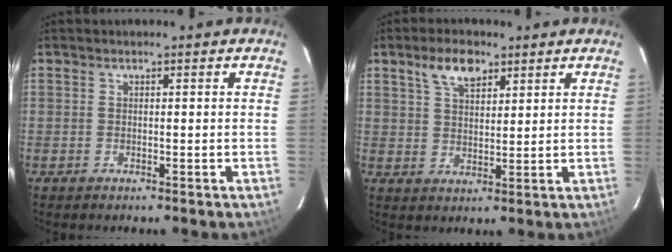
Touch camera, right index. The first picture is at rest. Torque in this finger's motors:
{"motor_torque": [0.54, 0.34, 0.10, 0.05]}